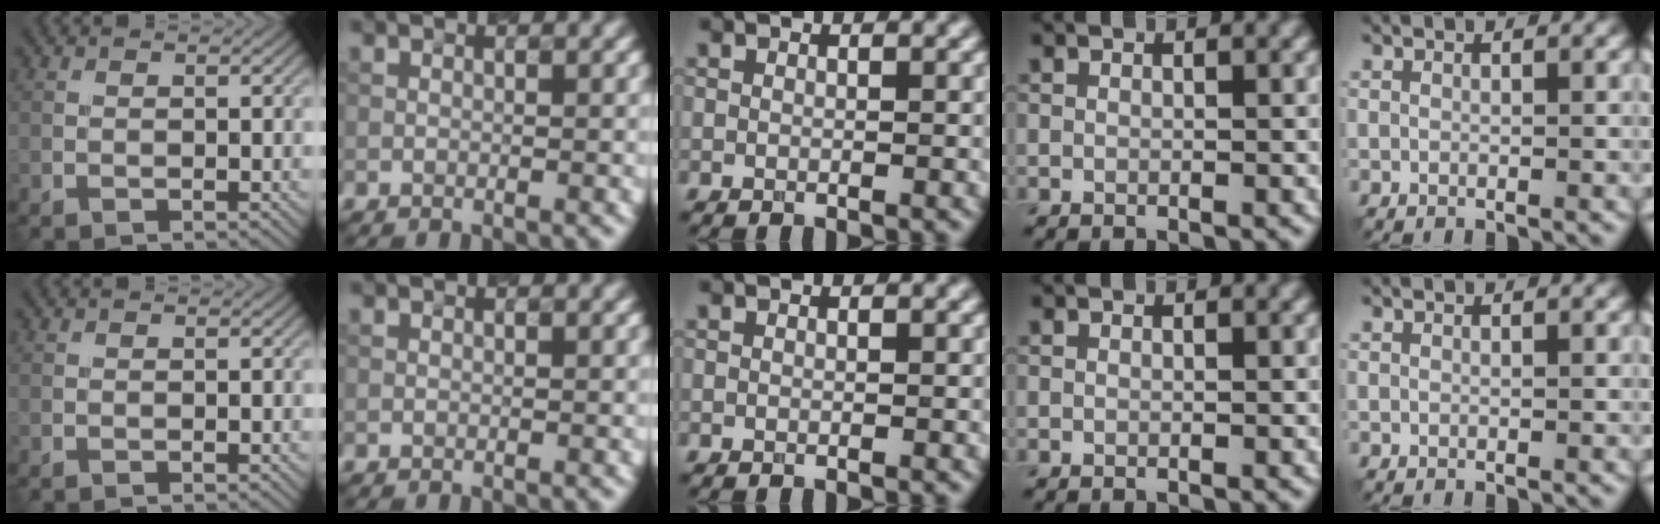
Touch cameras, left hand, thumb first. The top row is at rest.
{}